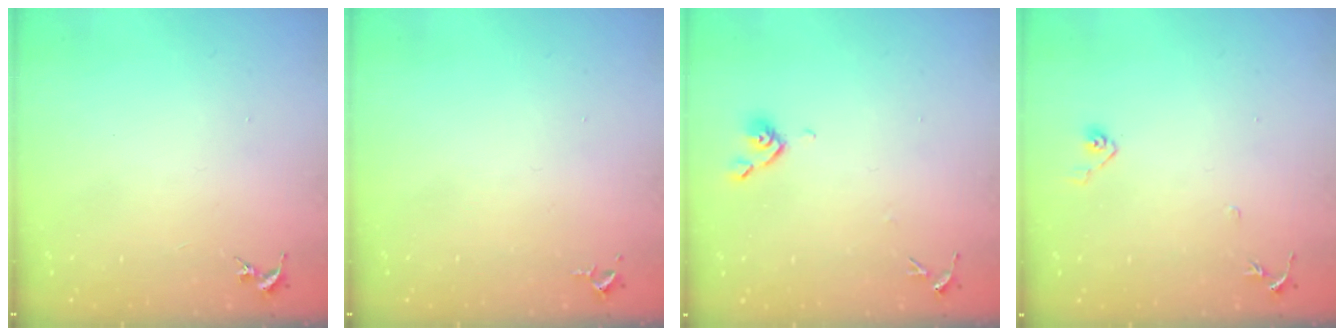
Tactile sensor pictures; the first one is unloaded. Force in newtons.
{"total": 2.6, "press": 2.6, "slide": 0.4}
{"total": 5.8, "press": 5.8, "slide": 0.7}
{"total": 4.8, "press": 4.7, "slide": 1.0}